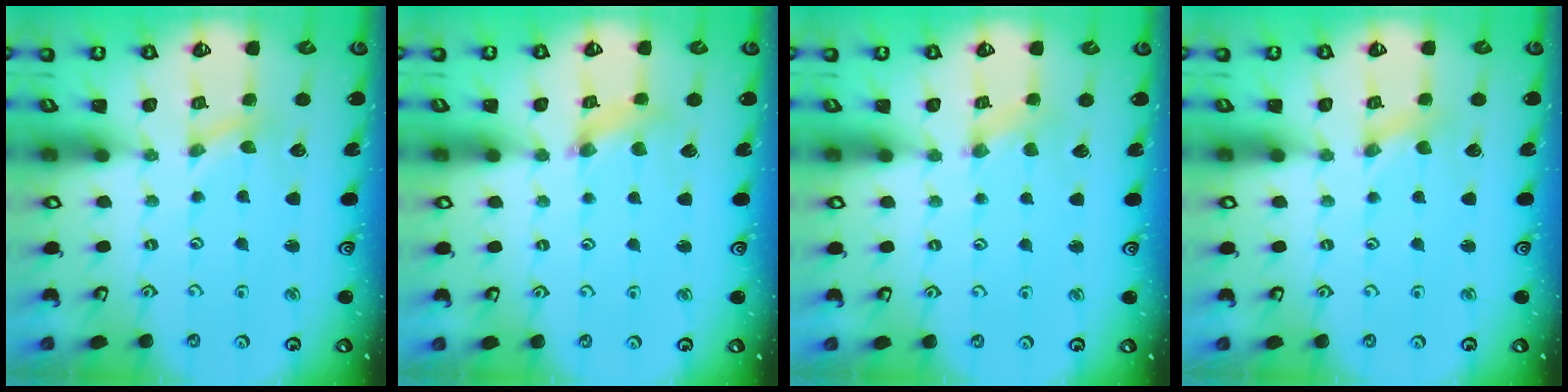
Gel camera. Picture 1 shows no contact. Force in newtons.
{"total": 2.5, "press": 2.4, "slide": 0.3}
{"total": 0.6, "press": 0.6, "slide": 0.1}
{"total": 0.0}